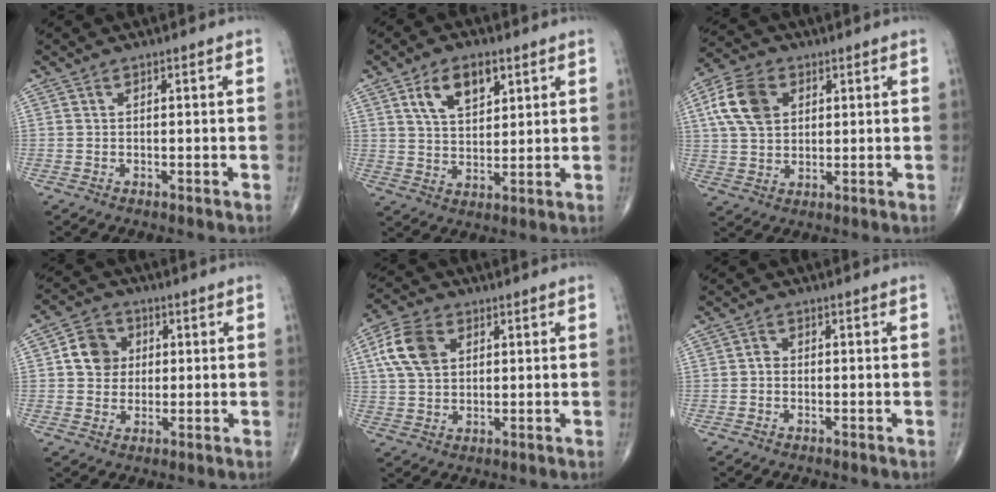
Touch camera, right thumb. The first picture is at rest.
{"total": 8.9, "force": [4.3, 5.0, 6.1], "torque": [-0.088, -0.017, 0.079]}
{"total": 10.5, "force": [3.1, 7.4, 6.8], "torque": [-0.122, 0.003, 0.055]}
{"total": 7.2, "force": [1.2, 6.3, 3.2], "torque": [-0.030, 0.003, 0.014]}
{"total": 9.6, "force": [2.9, 6.6, 6.4], "torque": [-0.120, 0.004, 0.053]}
{"total": 1.2, "force": [-0.3, 1.0, 0.6], "torque": [-0.004, 0.004, -0.009]}